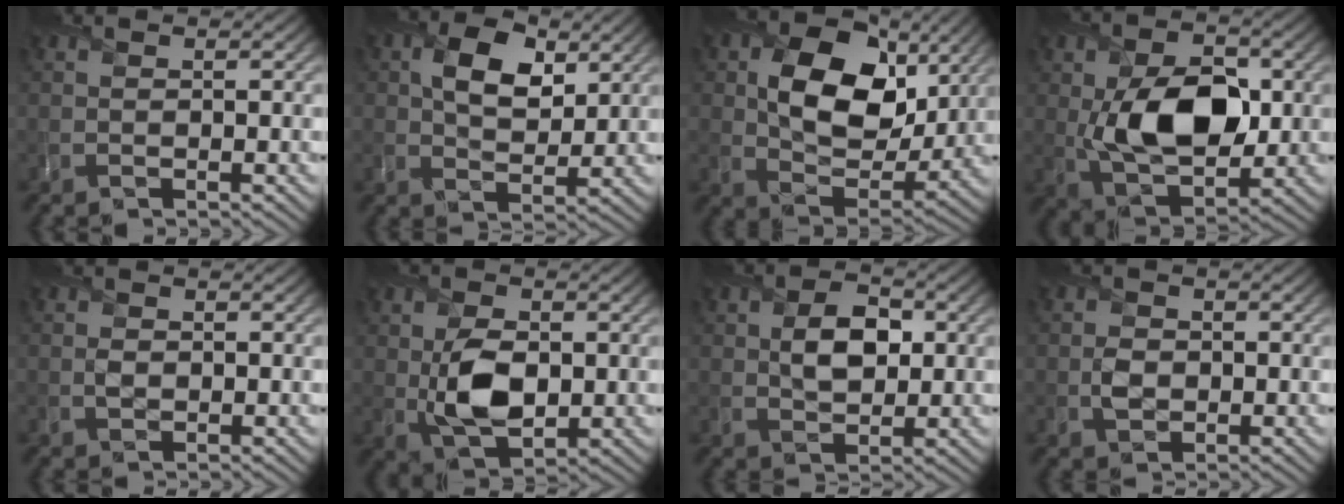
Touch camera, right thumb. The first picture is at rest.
{"total": 7.0, "force": [2.5, 4.4, 4.8], "torque": [-0.088, 0.000, 0.040]}
{"total": 12.9, "force": [3.5, 9.0, 8.6], "torque": [-0.153, -0.008, 0.056]}
{"total": 11.0, "force": [0.0, 6.9, 8.5], "torque": [-0.157, -0.005, 0.001]}
{"total": 1.2, "force": [-0.1, 1.0, 0.6], "torque": [-0.013, -0.005, -0.002]}
{"total": 7.3, "force": [-0.3, 4.6, 5.6], "torque": [-0.118, -0.009, -0.004]}
{"total": 5.4, "force": [0.8, 3.5, 4.0], "torque": [-0.073, 0.001, 0.010]}
{"total": 2.3, "force": [-0.4, 2.0, 1.2], "torque": [-0.027, -0.006, -0.011]}